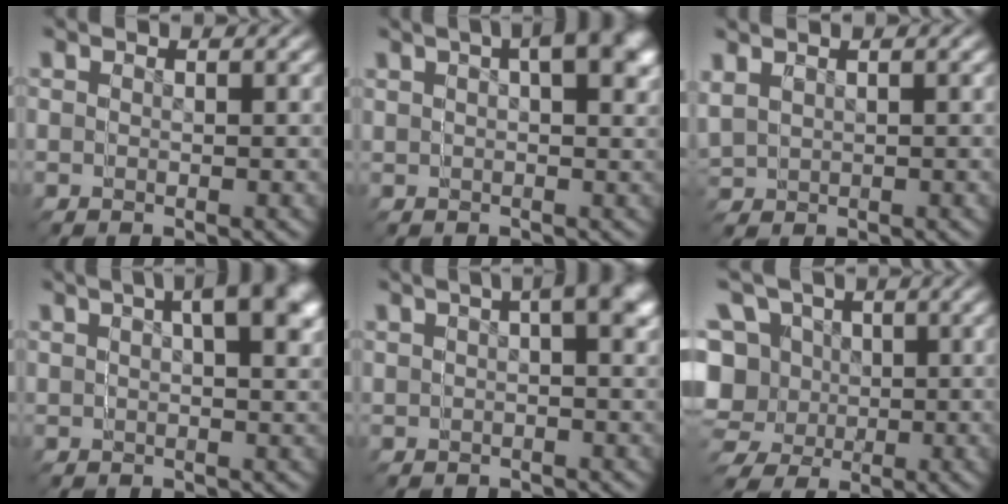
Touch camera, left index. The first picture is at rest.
{"total": 3.6, "force": [1.2, 1.4, 3.1], "torque": [-0.036, 0.014, 0.015]}
{"total": 1.7, "force": [0.4, 1.6, 0.4], "torque": [-0.026, -0.004, 0.015]}
{"total": 3.7, "force": [1.3, 1.1, 3.3], "torque": [-0.036, 0.020, 0.016]}
{"total": 3.2, "force": [0.6, 1.0, 3.0], "torque": [-0.047, 0.009, 0.009]}
{"total": 13.2, "force": [-0.3, 12.3, 4.8], "torque": [-0.127, -0.059, 0.007]}